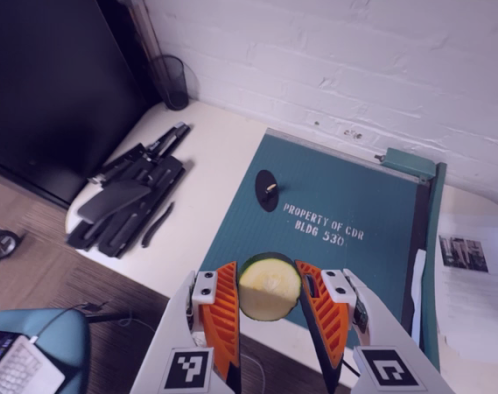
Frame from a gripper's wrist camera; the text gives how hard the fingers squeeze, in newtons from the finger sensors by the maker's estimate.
{"total": 9.4, "left": 9.6, "right": 9.2}